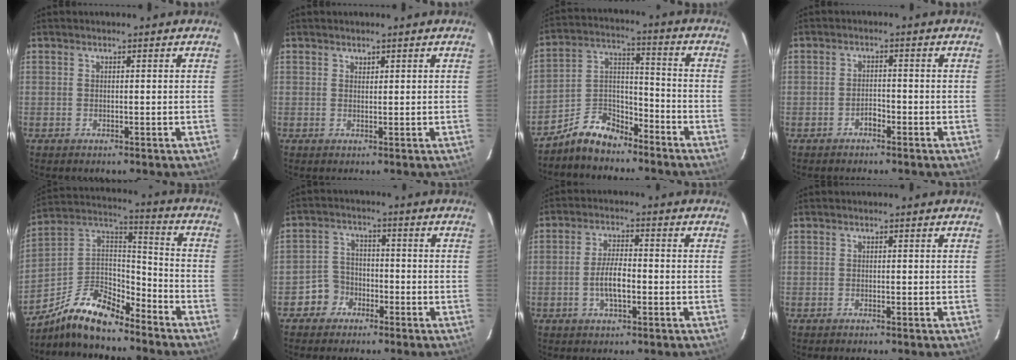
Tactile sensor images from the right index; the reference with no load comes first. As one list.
[{"total": 0.6, "force": [0.5, 0.3, -0.1], "torque": [0.003, 0.000, 0.010]}, {"total": 9.3, "force": [-7.4, 4.5, 3.5], "torque": [-0.078, 0.041, -0.138]}, {"total": 1.9, "force": [-1.4, 0.9, 0.7], "torque": [-0.015, 0.005, -0.023]}, {"total": 14.4, "force": [-11.4, 4.9, 7.3], "torque": [-0.167, 0.026, -0.217]}, {"total": 5.1, "force": [-3.1, 4.1, 0.2], "torque": [-0.011, 0.023, -0.057]}, {"total": 5.5, "force": [-1.6, 1.9, 4.8], "torque": [-0.096, 0.002, -0.027]}, {"total": 0.0}]